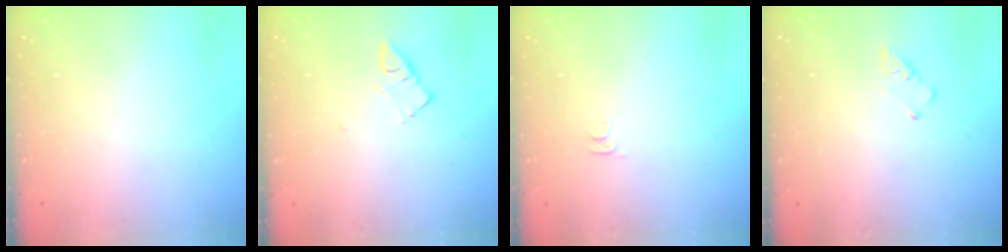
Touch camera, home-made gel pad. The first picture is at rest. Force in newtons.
{"total": 2.8, "press": 2.7, "slide": 0.3}
{"total": 3.4, "press": 3.4, "slide": 0.5}
{"total": 1.9, "press": 1.9, "slide": 0.3}